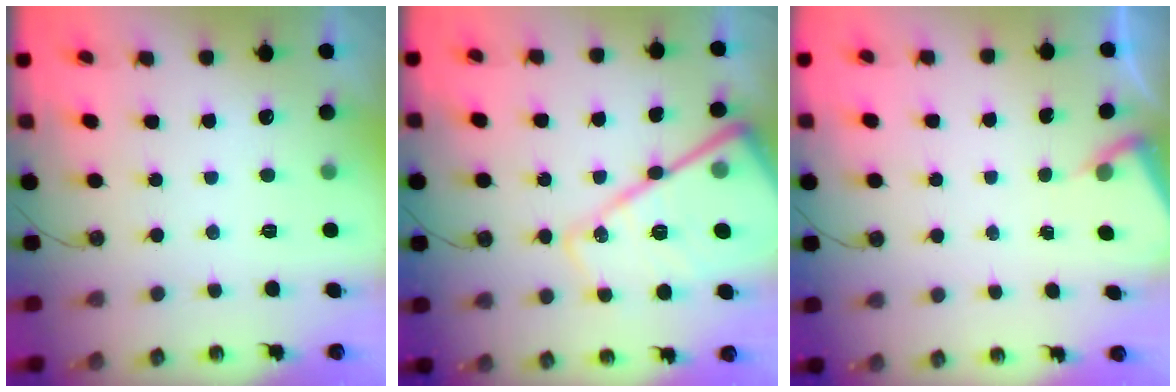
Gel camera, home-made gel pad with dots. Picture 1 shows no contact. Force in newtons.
{"total": 24.3, "press": 24.2, "slide": 2.5}
{"total": 2.2, "press": 2.1, "slide": 0.3}